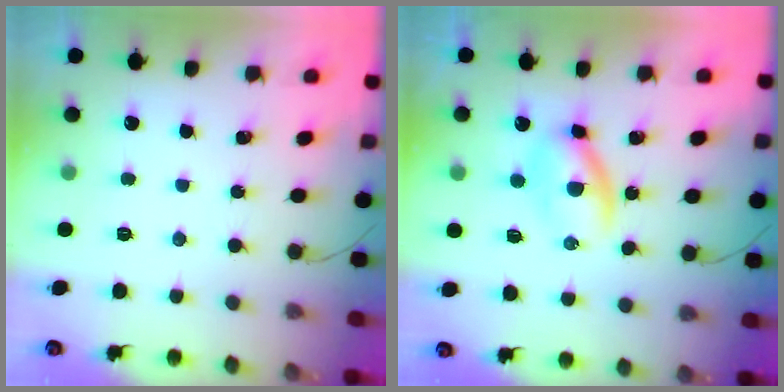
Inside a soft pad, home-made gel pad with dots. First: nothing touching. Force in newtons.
{"total": 5.0, "press": 4.9, "slide": 1.0}